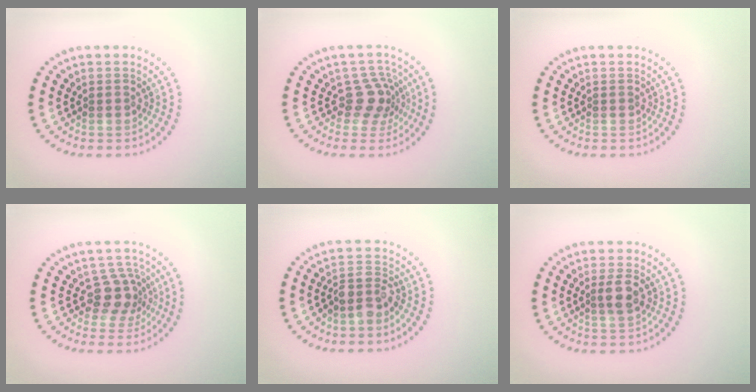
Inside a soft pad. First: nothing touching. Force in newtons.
{"total": 2.9, "press": 2.1, "slide": 2.0}
{"total": 0.0}
{"total": 3.0, "press": 2.2, "slide": 2.1}
{"total": 2.6, "press": 2.2, "slide": 1.5}
{"total": 2.0, "press": 1.8, "slide": 0.8}